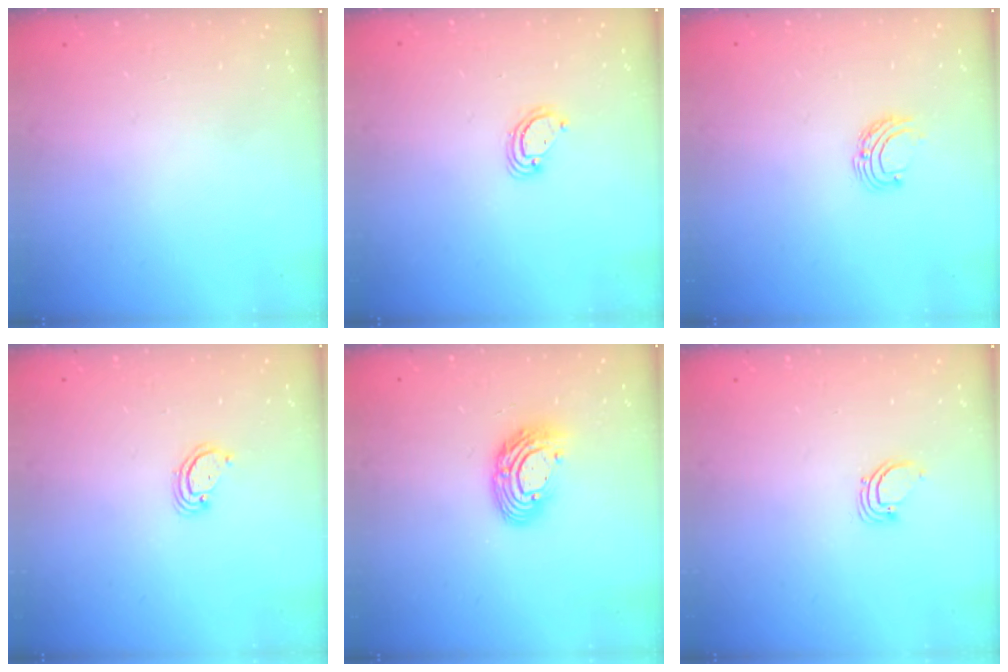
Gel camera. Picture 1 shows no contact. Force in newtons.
{"total": 3.8, "press": 3.8, "slide": 0.1}
{"total": 5.2, "press": 5.2, "slide": 0.5}
{"total": 2.6, "press": 2.6, "slide": 0.2}
{"total": 11.3, "press": 11.2, "slide": 1.1}
{"total": 2.3, "press": 2.3, "slide": 0.1}